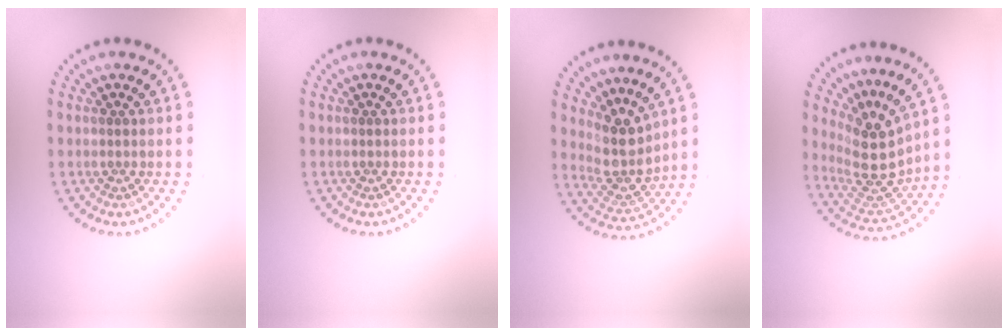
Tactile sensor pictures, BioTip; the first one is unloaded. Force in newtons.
{"total": 0.0}
{"total": 3.9, "press": 3.1, "slide": 2.4}
{"total": 4.5, "press": 3.8, "slide": 2.5}